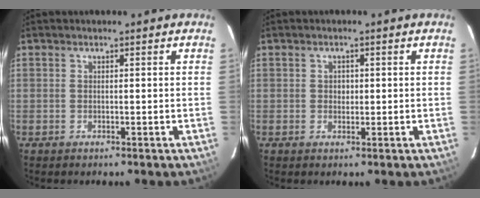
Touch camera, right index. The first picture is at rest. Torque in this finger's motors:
{"motor_torque": [0.27, 0.03, 0.14, 0.02]}